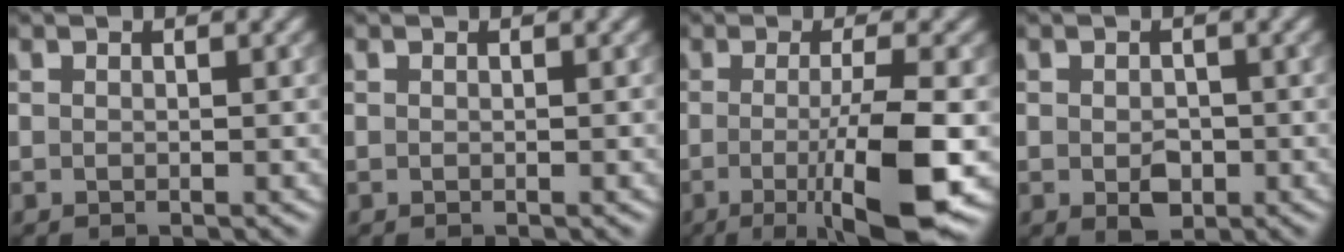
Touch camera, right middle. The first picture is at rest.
{"total": 0.0}
{"total": 8.8, "force": [-1.9, 2.0, 8.4], "torque": [-0.121, -0.017, -0.030]}
{"total": 2.2, "force": [-0.5, 1.6, 1.5], "torque": [-0.024, -0.006, -0.007]}